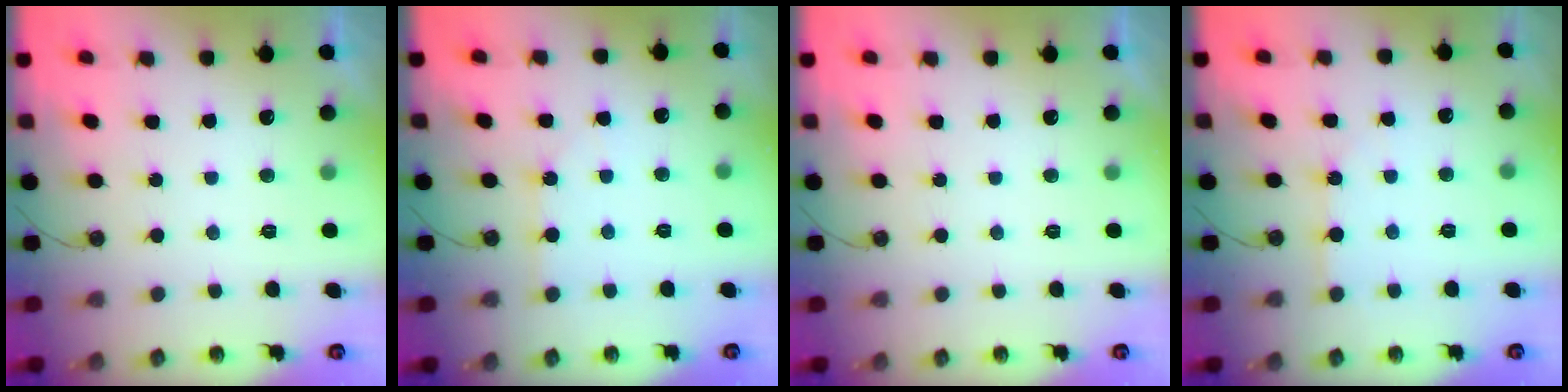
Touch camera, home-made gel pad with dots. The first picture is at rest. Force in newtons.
{"total": 3.9, "press": 3.9, "slide": 0.6}
{"total": 0.0}
{"total": 3.2, "press": 3.1, "slide": 0.4}